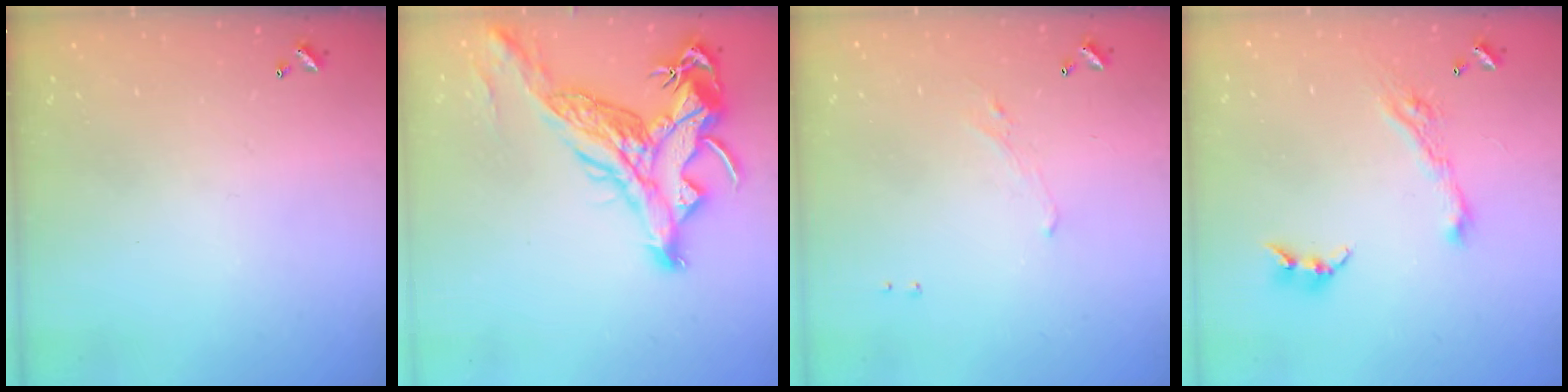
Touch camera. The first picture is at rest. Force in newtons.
{"total": 9.2, "press": 8.8, "slide": 2.6}
{"total": 1.2, "press": 0.9, "slide": 0.8}
{"total": 5.8, "press": 5.8, "slide": 0.9}